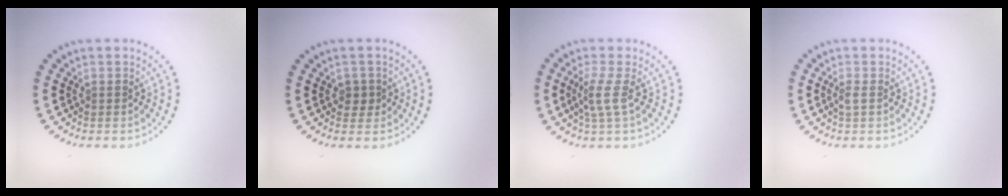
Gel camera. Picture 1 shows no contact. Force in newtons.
{"total": 1.3, "press": 1.1, "slide": 0.6}
{"total": 2.1, "press": 1.5, "slide": 1.5}
{"total": 0.7, "press": 0.6, "slide": 0.4}